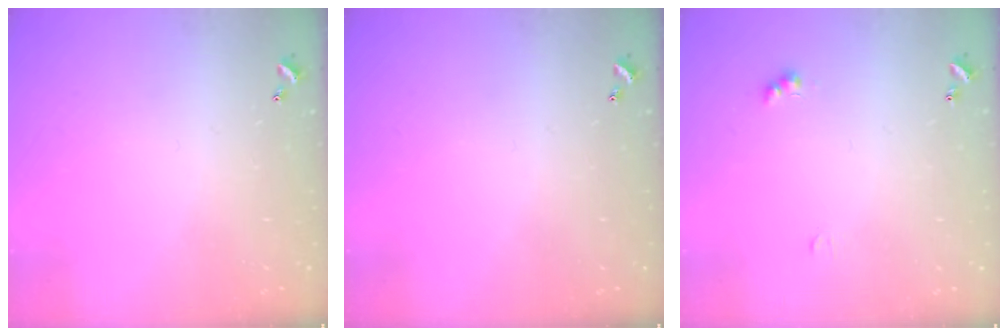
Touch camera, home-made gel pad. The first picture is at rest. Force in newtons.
{"total": 0.0}
{"total": 1.8, "press": 1.8, "slide": 0.4}